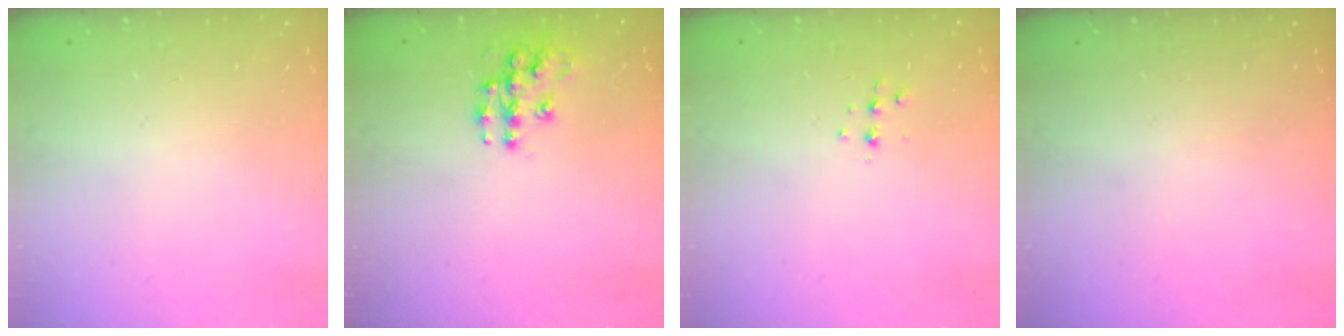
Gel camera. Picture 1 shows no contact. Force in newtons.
{"total": 10.9, "press": 10.9, "slide": 0.8}
{"total": 4.3, "press": 4.2, "slide": 0.8}
{"total": 0.0}